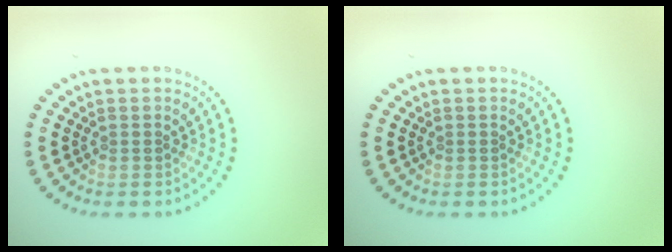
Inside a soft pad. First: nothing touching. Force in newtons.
{"total": 0.0}